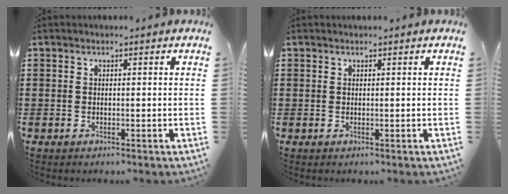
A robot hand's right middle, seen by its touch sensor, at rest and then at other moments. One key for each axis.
{"total": 0.0}